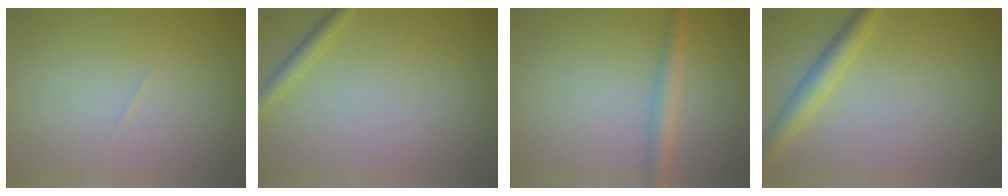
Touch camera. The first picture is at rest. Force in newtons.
{"total": 1.4, "press": 1.4, "slide": 0.1}
{"total": 2.4, "press": 2.4, "slide": 0.0}
{"total": 2.8, "press": 2.8, "slide": 0.1}